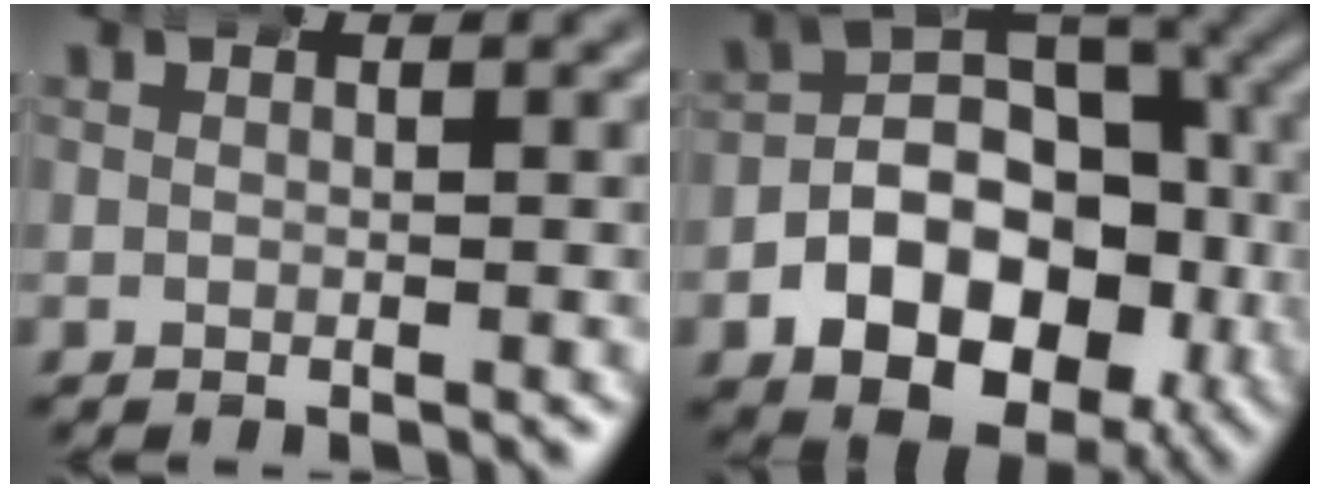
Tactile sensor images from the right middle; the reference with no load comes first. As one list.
[{"total": 13.5, "force": [-3.0, 10.3, 8.3], "torque": [-0.149, -0.039, -0.040]}]